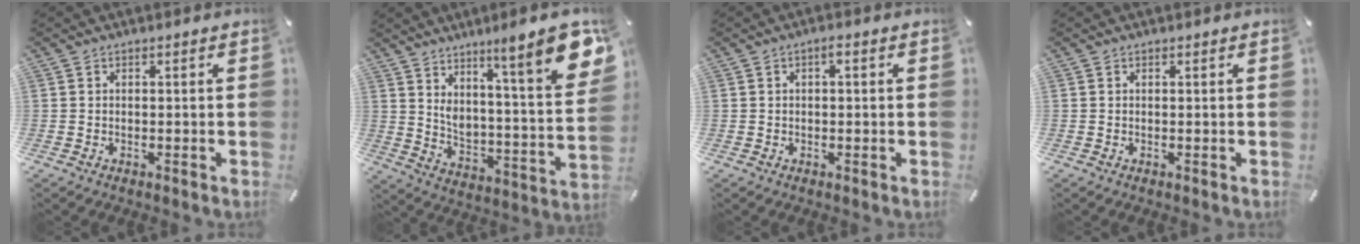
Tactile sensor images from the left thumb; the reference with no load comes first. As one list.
[{"total": 16.2, "force": [11.2, 2.6, 11.5], "torque": [-0.175, -0.096, 0.174]}, {"total": 1.5, "force": [0.2, 0.7, 1.3], "torque": [-0.026, 0.005, 0.002]}, {"total": 0.0}]